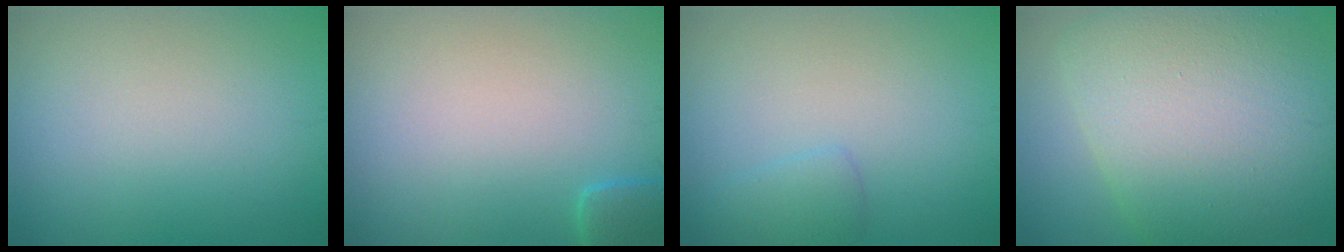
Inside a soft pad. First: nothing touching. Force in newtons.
{"total": 1.9, "press": 1.9, "slide": 0.2}
{"total": 1.5, "press": 1.5, "slide": 0.1}
{"total": 12.5, "press": 12.5, "slide": 0.3}